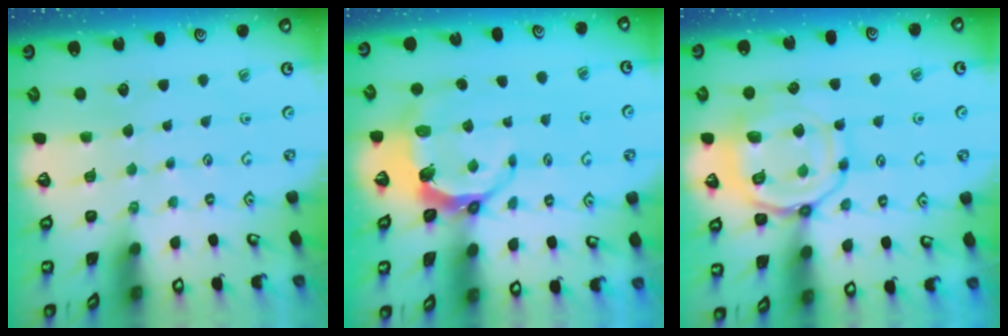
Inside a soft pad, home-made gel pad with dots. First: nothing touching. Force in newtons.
{"total": 6.9, "press": 5.9, "slide": 3.6}
{"total": 14.9, "press": 14.8, "slide": 1.6}